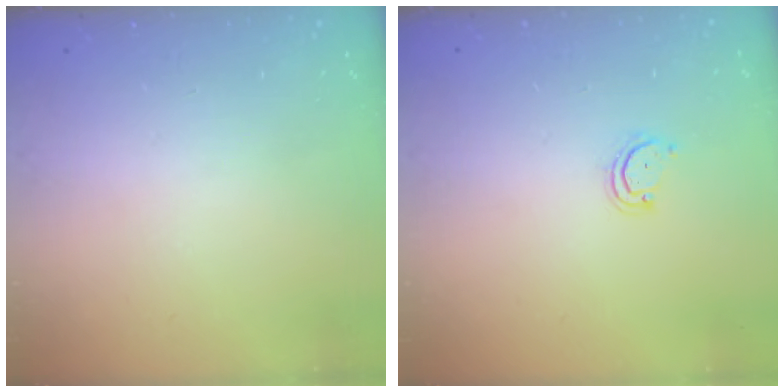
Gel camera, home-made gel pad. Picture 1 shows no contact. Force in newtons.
{"total": 3.1, "press": 3.1, "slide": 0.2}